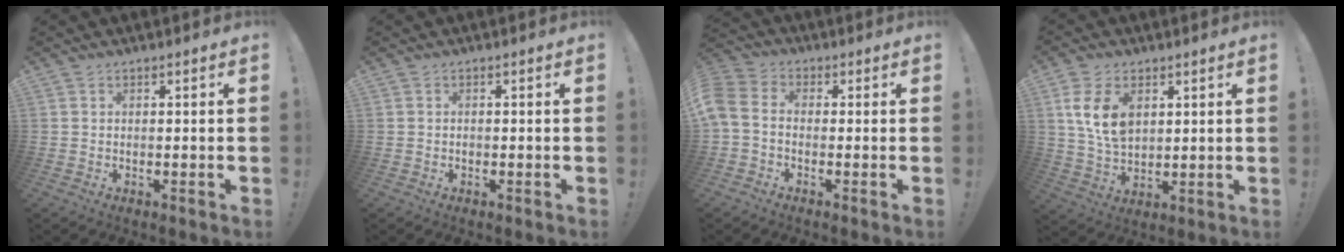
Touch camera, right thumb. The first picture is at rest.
{"total": 0.5, "force": [-0.3, 0.4, -0.1], "torque": [0.001, 0.003, -0.006]}
{"total": 6.4, "force": [-1.5, 4.4, 4.4], "torque": [-0.099, 0.010, -0.023]}
{"total": 10.7, "force": [4.1, 6.9, 7.2], "torque": [-0.133, -0.005, 0.078]}